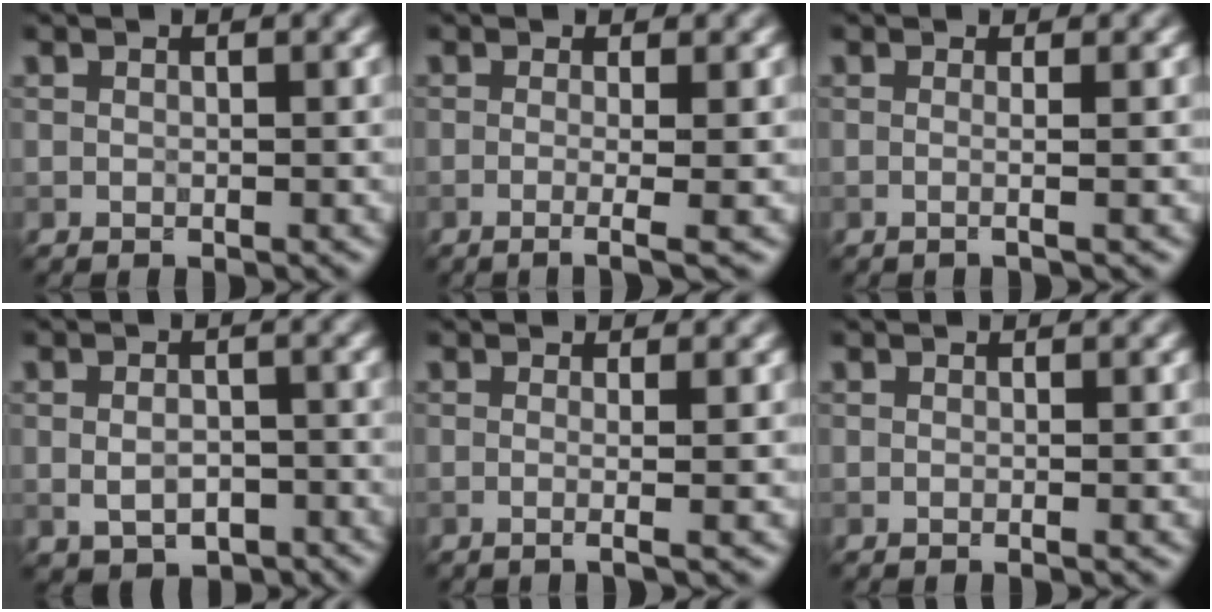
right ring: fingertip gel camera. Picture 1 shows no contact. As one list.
[{"total": 3.1, "force": [-0.3, 1.1, 2.9], "torque": [-0.033, 0.001, -0.019]}, {"total": 2.9, "force": [0.6, 1.5, 2.4], "torque": [-0.009, 0.002, -0.028]}, {"total": 3.7, "force": [-1.3, 2.4, 2.5], "torque": [-0.040, -0.002, -0.020]}, {"total": 3.1, "force": [0.4, 1.4, 2.7], "torque": [-0.018, 0.003, -0.025]}, {"total": 0.6, "force": [0.0, 0.1, 0.6], "torque": [-0.010, -0.009, -0.004]}]